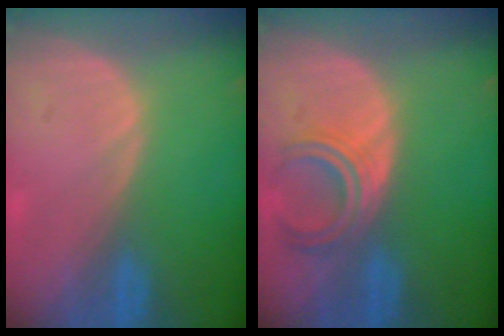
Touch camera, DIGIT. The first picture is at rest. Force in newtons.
{"total": 4.7, "press": 4.7, "slide": 0.4}